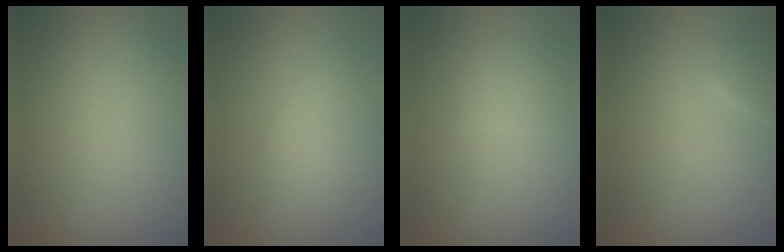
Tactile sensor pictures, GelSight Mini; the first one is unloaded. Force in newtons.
{"total": 2.2, "press": 2.2, "slide": 0.0}
{"total": 1.3, "press": 1.3, "slide": 0.1}
{"total": 1.2, "press": 1.2, "slide": 0.1}